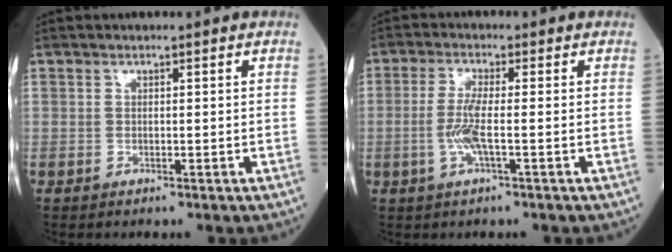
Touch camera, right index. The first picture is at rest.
{"total": 4.5, "force": [-1.0, 0.2, 4.4], "torque": [-0.100, -0.006, -0.024]}